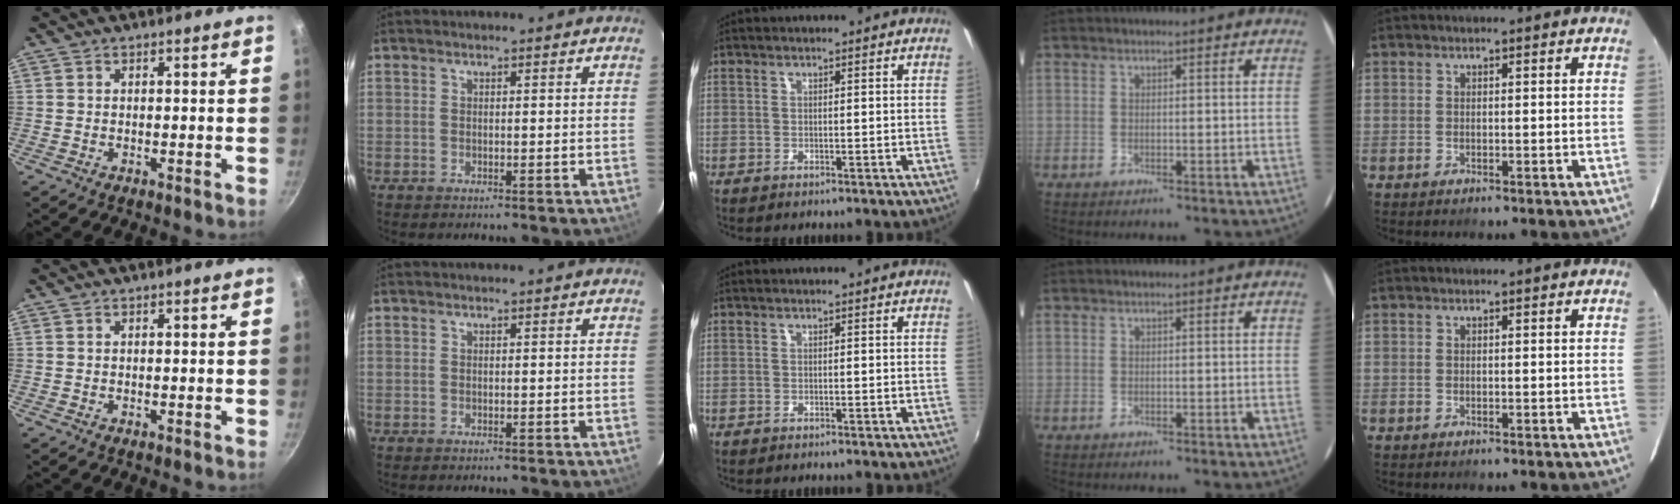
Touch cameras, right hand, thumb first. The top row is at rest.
{}